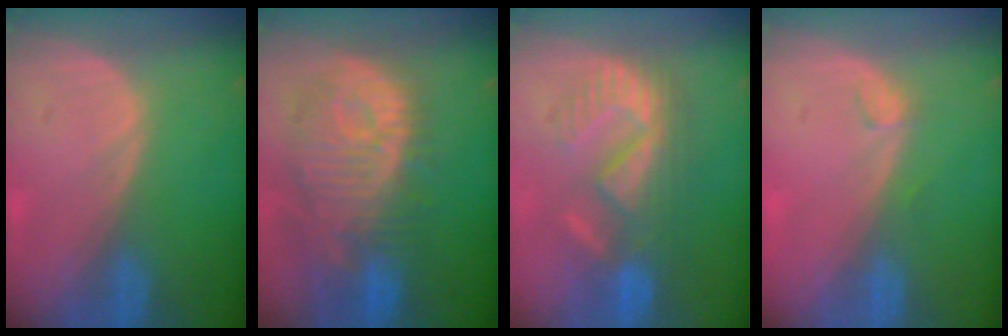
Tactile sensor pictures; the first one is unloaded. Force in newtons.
{"total": 12.5, "press": 11.1, "slide": 5.6}
{"total": 8.9, "press": 8.7, "slide": 1.9}
{"total": 1.3, "press": 1.1, "slide": 0.5}